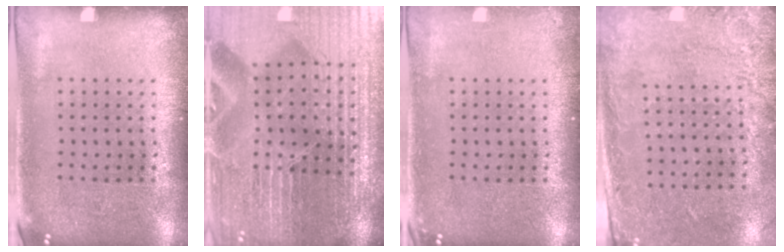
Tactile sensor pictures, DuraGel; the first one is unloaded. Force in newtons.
{"total": 5.4, "press": 5.1, "slide": 1.8}
{"total": 0.6, "press": 0.6, "slide": 0.1}
{"total": 2.8, "press": 2.0, "slide": 1.9}